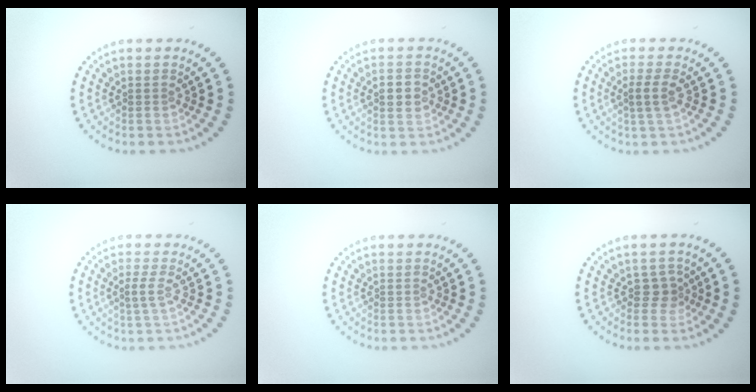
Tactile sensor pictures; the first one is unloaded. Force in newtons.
{"total": 2.5, "press": 2.5, "slide": 0.1}
{"total": 1.8, "press": 1.5, "slide": 1.0}
{"total": 1.2, "press": 0.9, "slide": 0.8}
{"total": 0.0}
{"total": 1.6, "press": 1.2, "slide": 1.0}